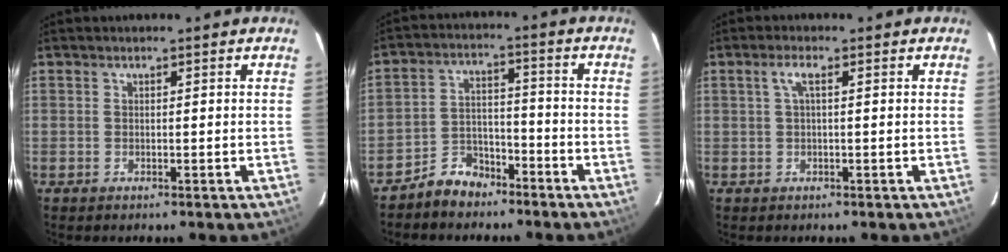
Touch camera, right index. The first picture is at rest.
{"total": 7.1, "force": [-5.6, 4.0, 1.4], "torque": [-0.039, 0.024, -0.094]}
{"total": 2.0, "force": [0.4, 0.2, 2.0], "torque": [-0.039, 0.006, 0.007]}